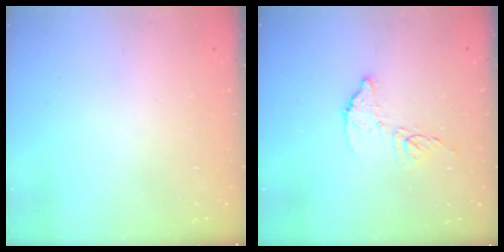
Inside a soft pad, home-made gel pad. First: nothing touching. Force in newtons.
{"total": 7.6, "press": 7.6, "slide": 0.2}